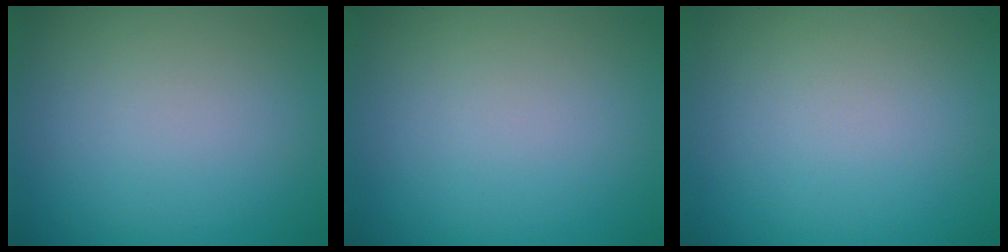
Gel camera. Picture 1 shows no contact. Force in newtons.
{"total": 0.0}
{"total": 0.0}